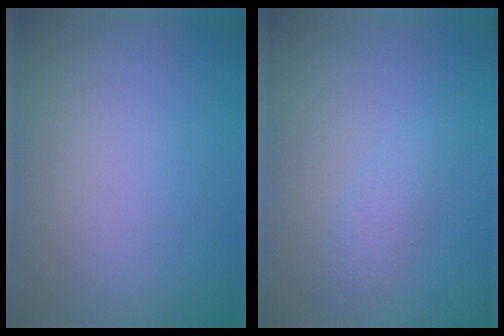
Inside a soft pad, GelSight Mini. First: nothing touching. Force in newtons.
{"total": 1.5, "press": 1.5, "slide": 0.0}